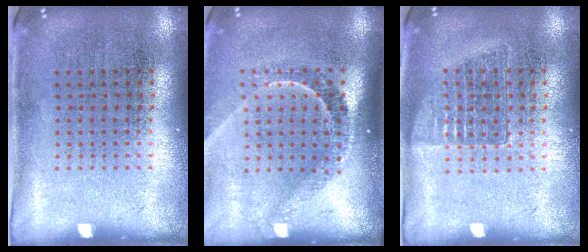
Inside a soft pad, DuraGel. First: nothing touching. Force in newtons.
{"total": 2.2, "press": 1.5, "slide": 1.5}
{"total": 1.1, "press": 1.0, "slide": 0.6}